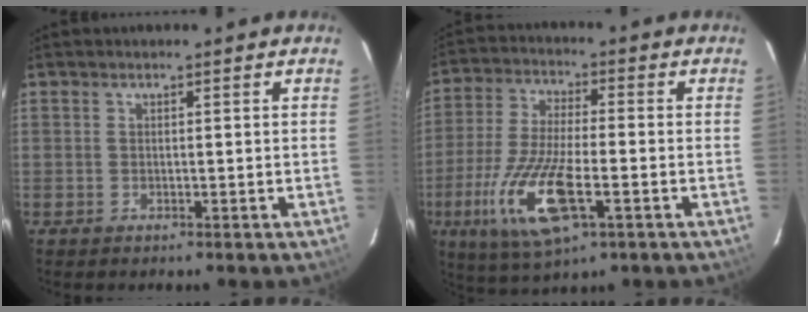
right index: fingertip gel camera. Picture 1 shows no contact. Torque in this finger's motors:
{"motor_torque": [1.86, -0.28, 1.05, 0.20]}